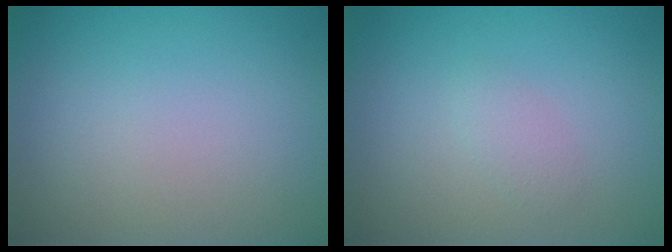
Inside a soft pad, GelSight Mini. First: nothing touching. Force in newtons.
{"total": 1.0, "press": 1.0, "slide": 0.1}